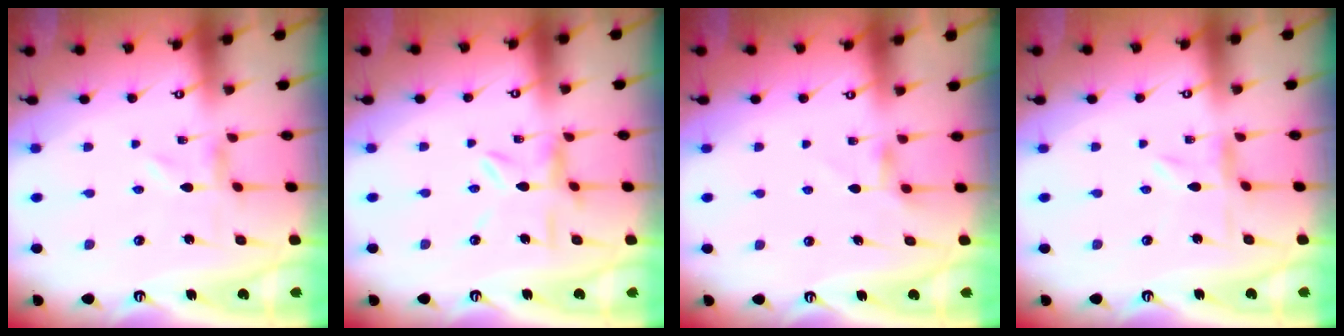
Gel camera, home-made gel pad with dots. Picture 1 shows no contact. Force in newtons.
{"total": 6.4, "press": 6.3, "slide": 0.7}
{"total": 3.7, "press": 3.6, "slide": 0.6}
{"total": 0.5, "press": 0.4, "slide": 0.3}